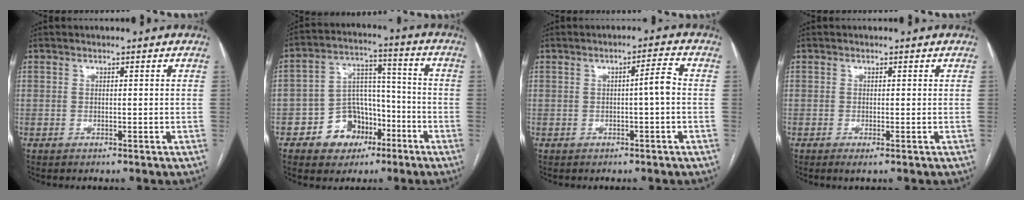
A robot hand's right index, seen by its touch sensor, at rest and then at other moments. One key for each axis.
{"total": 10.0, "fx": -5.1, "fy": 7.6, "fz": 4.2, "tx": -0.069, "ty": 0.033, "tz": -0.076}
{"total": 3.1, "fx": -0.2, "fy": -0.2, "fz": 3.1, "tx": -0.046, "ty": 0.006, "tz": -0.003}
{"total": 1.0, "fx": -0.3, "fy": 0.0, "fz": 0.9, "tx": -0.014, "ty": -0.003, "tz": -0.004}